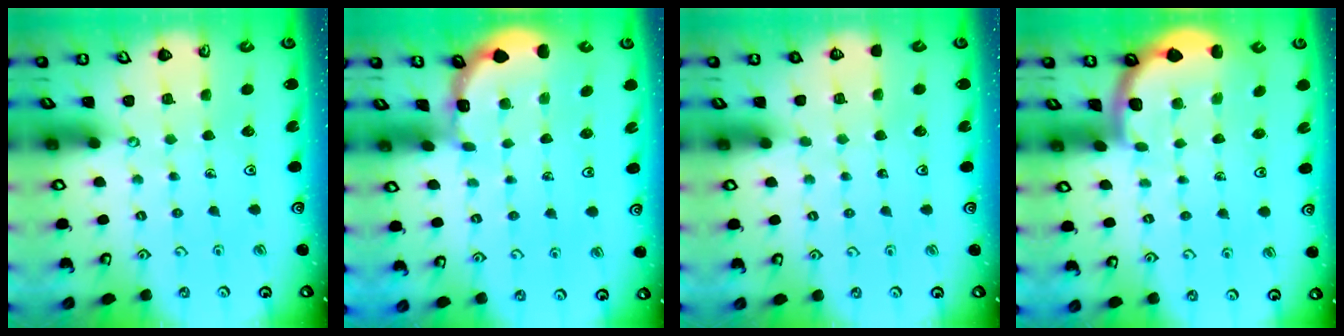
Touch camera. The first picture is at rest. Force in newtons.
{"total": 1.1, "press": 1.1, "slide": 0.2}
{"total": 0.0}
{"total": 1.3, "press": 1.3, "slide": 0.1}